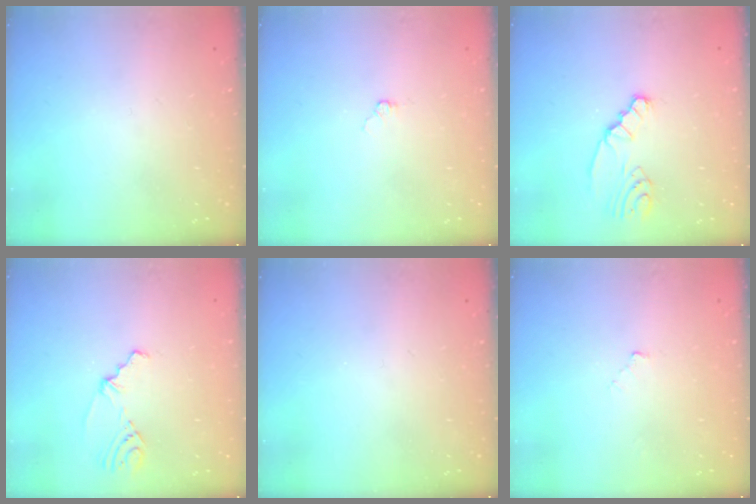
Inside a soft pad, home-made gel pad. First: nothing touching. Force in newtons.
{"total": 3.8, "press": 3.8, "slide": 0.4}
{"total": 2.3, "press": 2.2, "slide": 0.3}
{"total": 2.8, "press": 2.3, "slide": 1.5}
{"total": 0.0}
{"total": 2.8, "press": 2.8, "slide": 0.4}